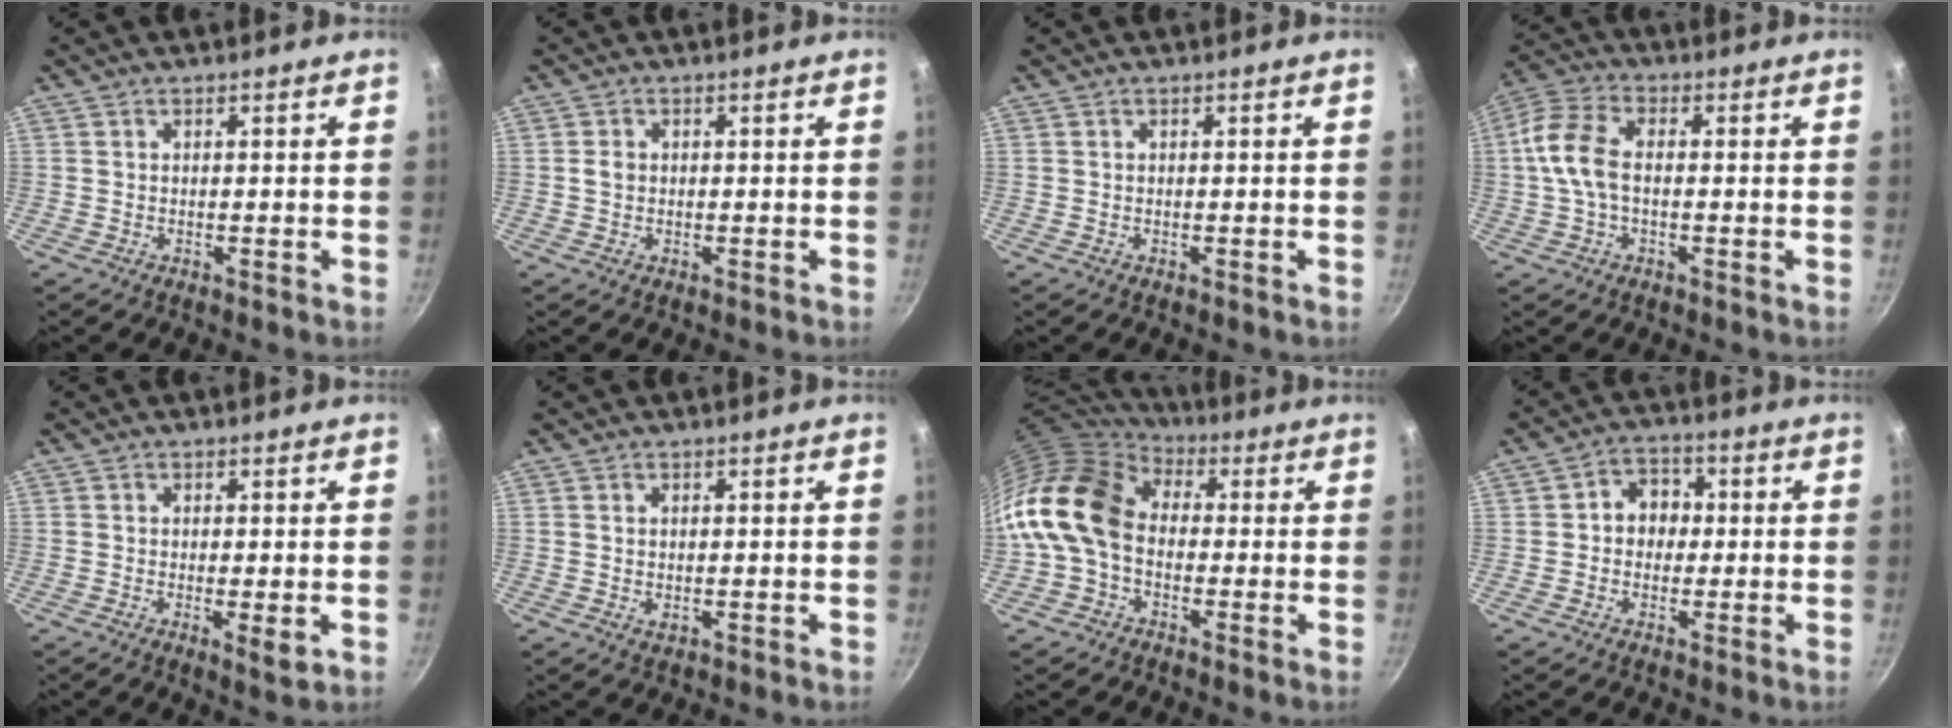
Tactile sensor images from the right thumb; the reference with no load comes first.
{"total": 1.5, "force": [0.0, 1.3, 0.9], "torque": [-0.011, 0.005, -0.001]}
{"total": 0.0}
{"total": 9.0, "force": [0.0, 5.2, 7.4], "torque": [-0.157, 0.026, -0.014]}
{"total": 3.0, "force": [-0.5, 0.8, 2.9], "torque": [-0.051, -0.013, -0.007]}
{"total": 1.2, "force": [0.1, 0.8, 0.9], "torque": [-0.015, -0.002, 0.002]}
{"total": 16.5, "force": [-0.4, 12.1, 11.2], "torque": [-0.204, 0.034, -0.027]}
{"total": 5.9, "force": [0.0, 5.1, 3.0], "torque": [-0.007, 0.013, -0.009]}